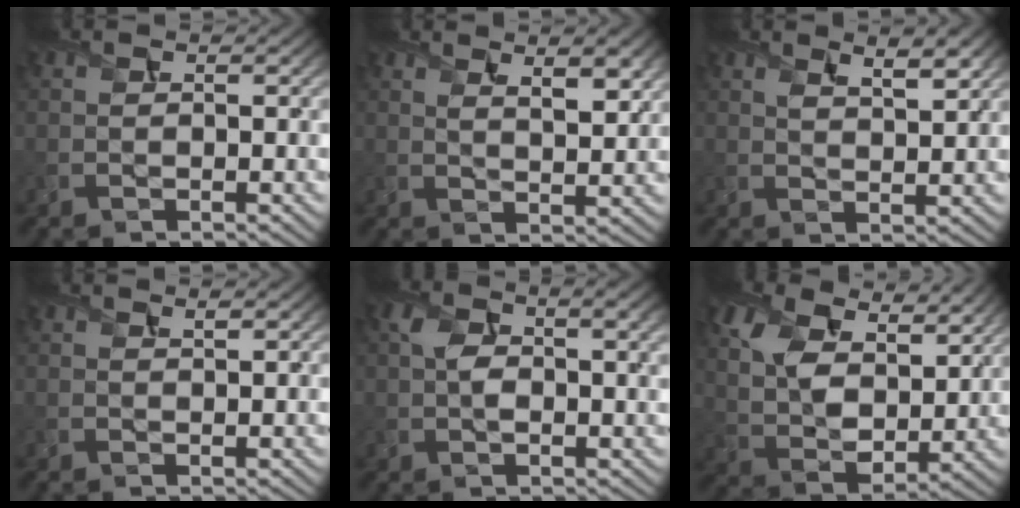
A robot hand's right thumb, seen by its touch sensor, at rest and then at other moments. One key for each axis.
{"total": 5.5, "fx": 3.2, "fy": 1.9, "fz": 4.1, "tx": -0.062, "ty": -0.001, "tz": 0.053}
{"total": 4.4, "fx": 2.8, "fy": 1.3, "fz": 3.1, "tx": -0.054, "ty": -0.002, "tz": 0.053}
{"total": 0.7, "fx": 0.6, "fy": 0.1, "fz": 0.5, "tx": -0.010, "ty": 0.000, "tz": 0.011}
{"total": 6.0, "fx": 1.1, "fy": 3.2, "fz": 5.0, "tx": -0.096, "ty": 0.001, "tz": 0.017}
{"total": 12.6, "fx": 6.7, "fy": 7.1, "fz": 7.9, "tx": -0.194, "ty": 0.000, "tz": 0.113}